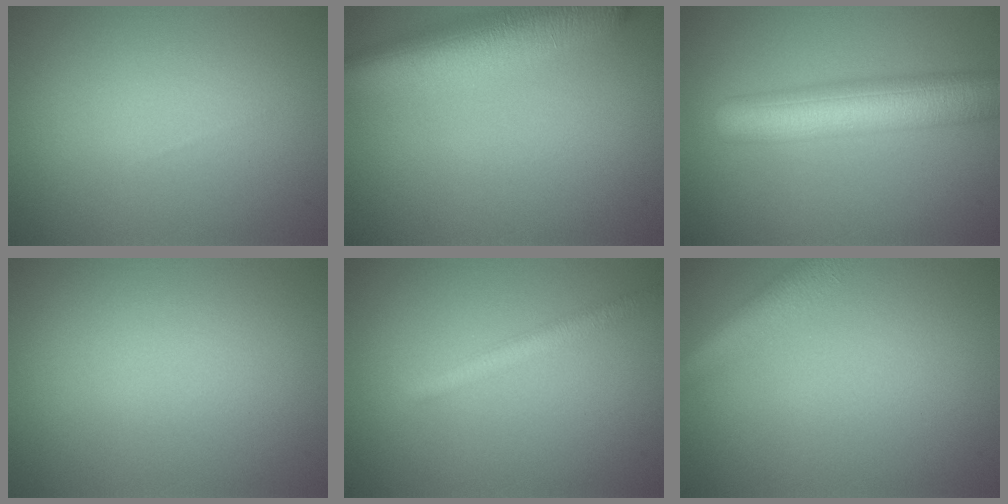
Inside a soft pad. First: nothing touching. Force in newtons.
{"total": 8.4, "press": 8.4, "slide": 0.6}
{"total": 8.9, "press": 8.9, "slide": 0.3}
{"total": 0.0}
{"total": 2.4, "press": 2.4, "slide": 0.1}
{"total": 3.8, "press": 3.8, "slide": 0.2}